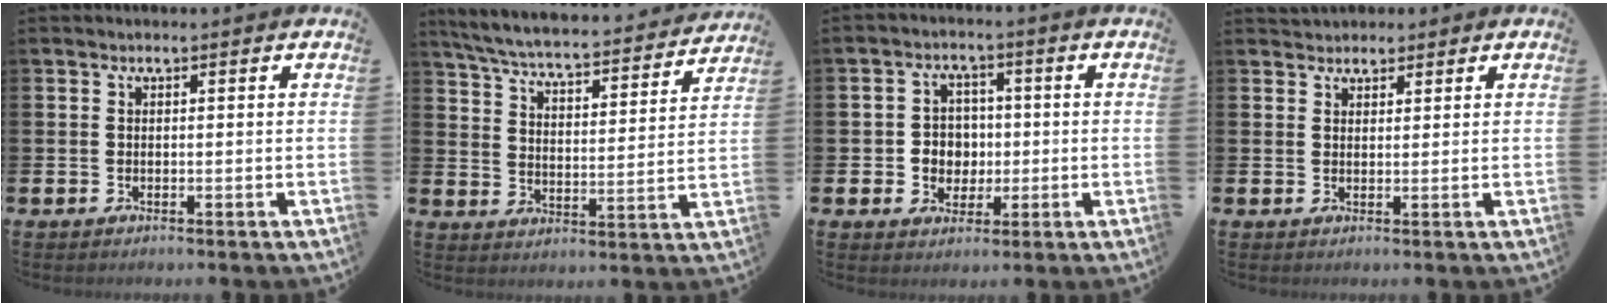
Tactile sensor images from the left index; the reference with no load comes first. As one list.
[{"total": 5.7, "force": [5.4, 0.6, 1.7], "torque": [-0.065, -0.046, 0.088]}, {"total": 4.3, "force": [0.0, 4.1, 1.2], "torque": [-0.032, 0.008, -0.006]}, {"total": 2.1, "force": [1.9, 0.9, -0.2], "torque": [0.008, -0.003, 0.035]}]